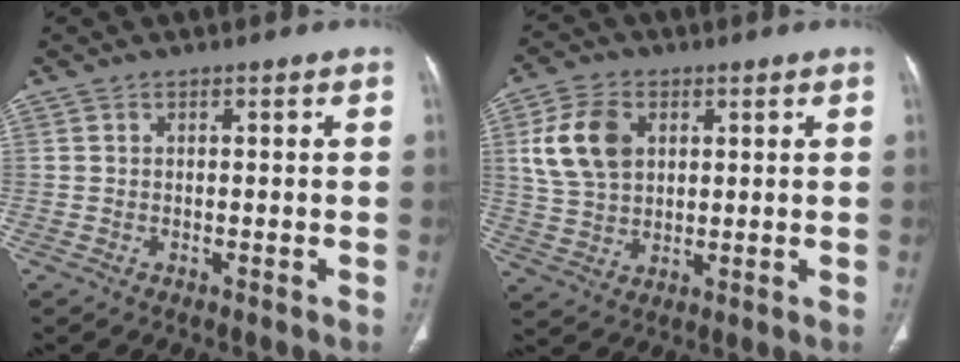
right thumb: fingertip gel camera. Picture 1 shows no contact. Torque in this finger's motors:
{"motor_torque": [-0.34, 0.46, 0.35, -0.01, 0.12]}